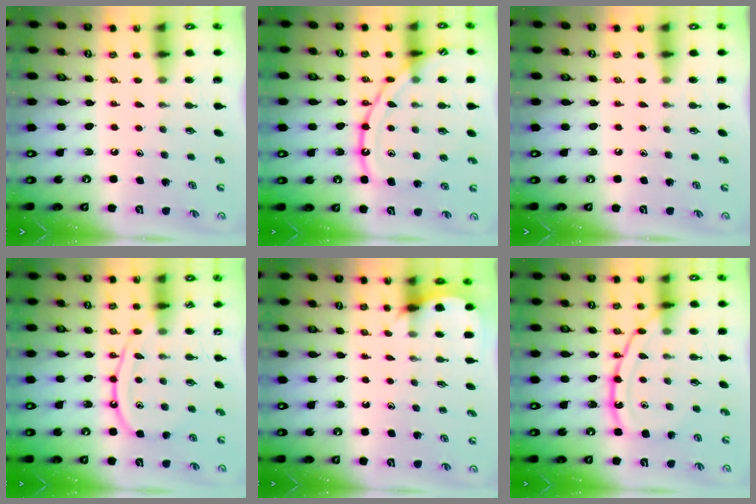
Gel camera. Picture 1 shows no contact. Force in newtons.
{"total": 14.7, "press": 14.7, "slide": 1.4}
{"total": 0.0}
{"total": 11.6, "press": 11.5, "slide": 1.2}
{"total": 4.4, "press": 4.4, "slide": 0.3}
{"total": 13.7, "press": 13.6, "slide": 1.1}